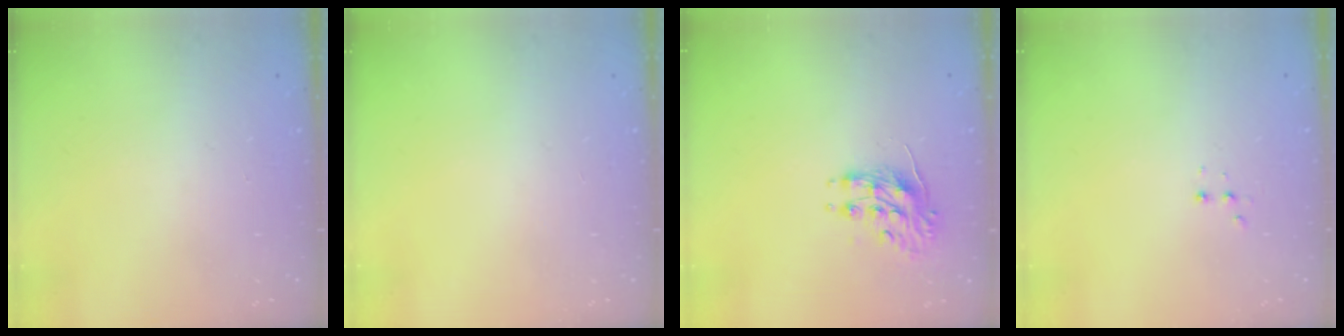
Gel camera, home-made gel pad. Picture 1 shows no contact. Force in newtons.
{"total": 0.0}
{"total": 8.4, "press": 8.3, "slide": 0.4}
{"total": 2.4, "press": 2.2, "slide": 0.9}